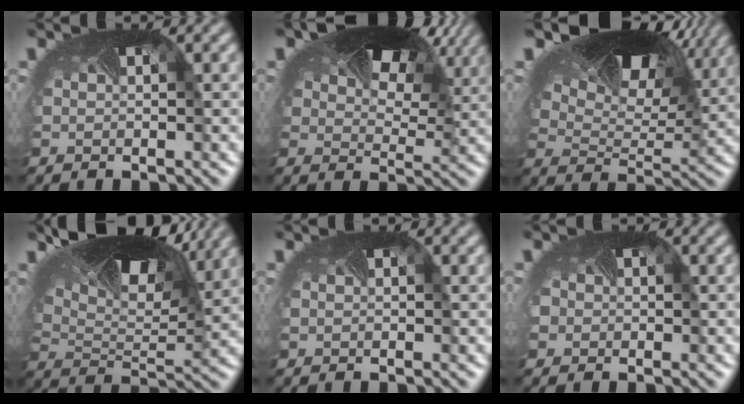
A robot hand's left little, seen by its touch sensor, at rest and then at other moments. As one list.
[{"total": 10.4, "force": [5.8, 5.2, 6.8], "torque": [-0.116, 0.007, 0.094]}, {"total": 12.7, "force": [8.7, 5.6, 7.4], "torque": [-0.149, 0.026, 0.139]}, {"total": 11.3, "force": [6.8, 4.8, 7.6], "torque": [-0.145, 0.006, 0.119]}, {"total": 0.0}, {"total": 1.5, "force": [-0.6, 1.3, 0.2], "torque": [-0.018, -0.016, 0.000]}]